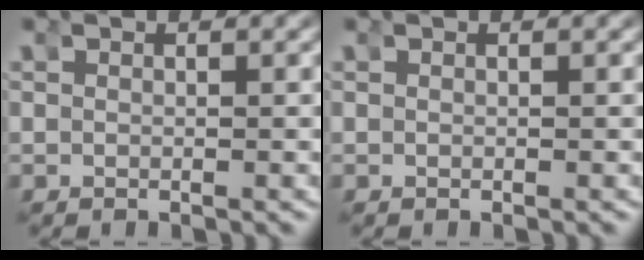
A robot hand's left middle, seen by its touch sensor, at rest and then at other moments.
{"total": 0.0}